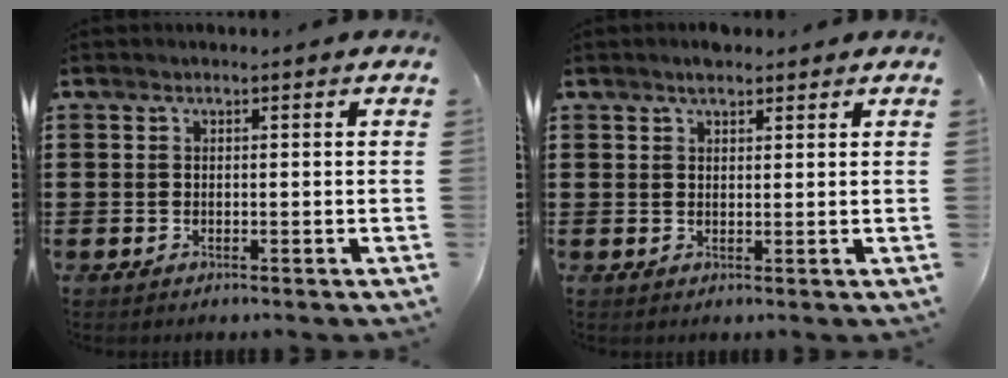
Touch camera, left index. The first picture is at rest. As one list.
[{"total": 2.2, "force": [1.9, 0.7, 0.9], "torque": [-0.020, 0.003, 0.035]}]